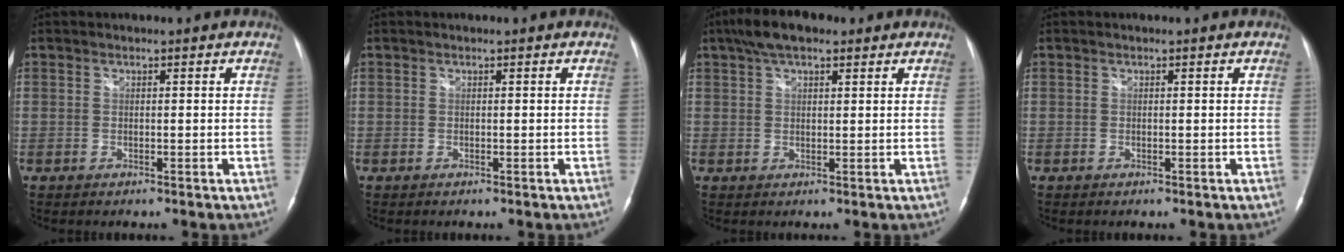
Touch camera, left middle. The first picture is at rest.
{"total": 0.0}
{"total": 6.4, "force": [4.2, 2.5, 4.1], "torque": [-0.080, 0.025, 0.071]}
{"total": 0.0}